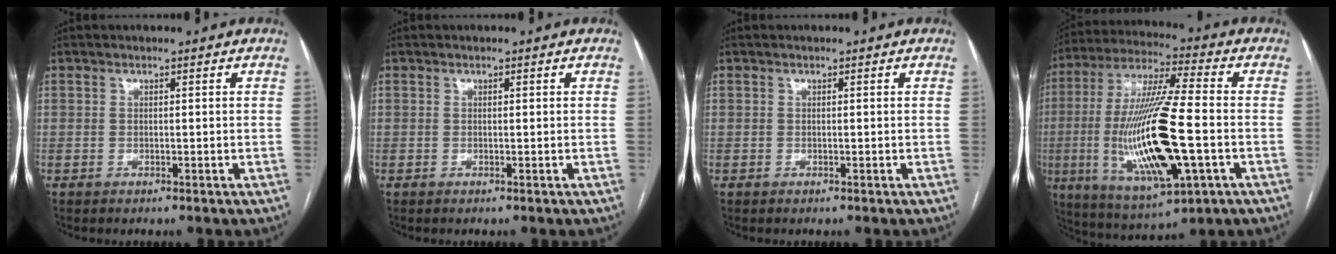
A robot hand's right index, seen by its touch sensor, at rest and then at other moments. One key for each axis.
{"total": 0.0}
{"total": 0.0}
{"total": 20.8, "fx": -4.0, "fy": 3.5, "fz": 20.2, "tx": -0.417, "ty": -0.020, "tz": -0.062}